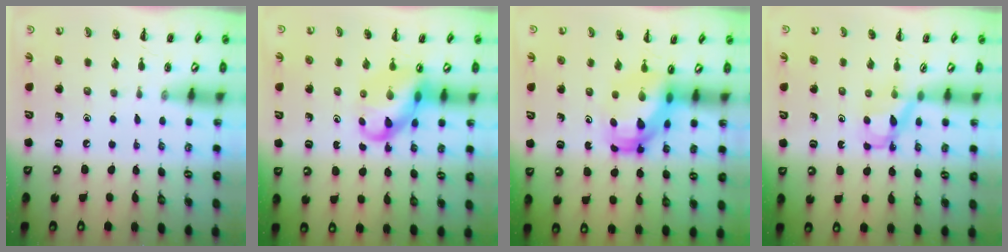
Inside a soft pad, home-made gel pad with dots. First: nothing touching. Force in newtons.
{"total": 10.6, "press": 10.1, "slide": 3.2}
{"total": 5.5, "press": 5.3, "slide": 1.6}
{"total": 4.1, "press": 3.9, "slide": 1.2}